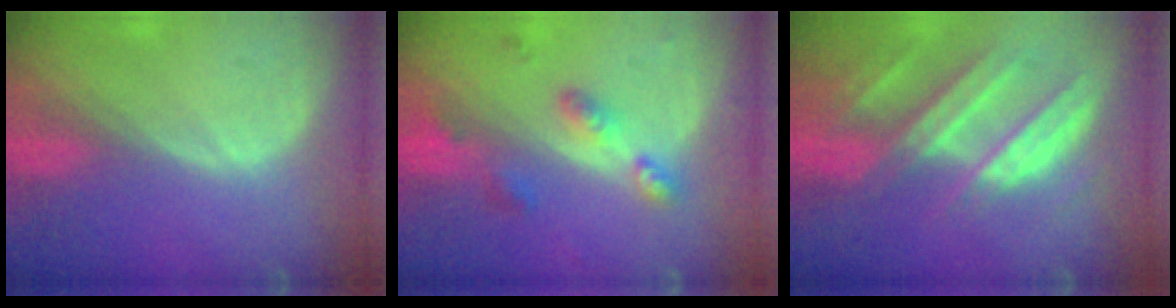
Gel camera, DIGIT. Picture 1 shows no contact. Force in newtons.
{"total": 5.2, "press": 5.1, "slide": 0.7}
{"total": 10.3, "press": 9.2, "slide": 4.8}